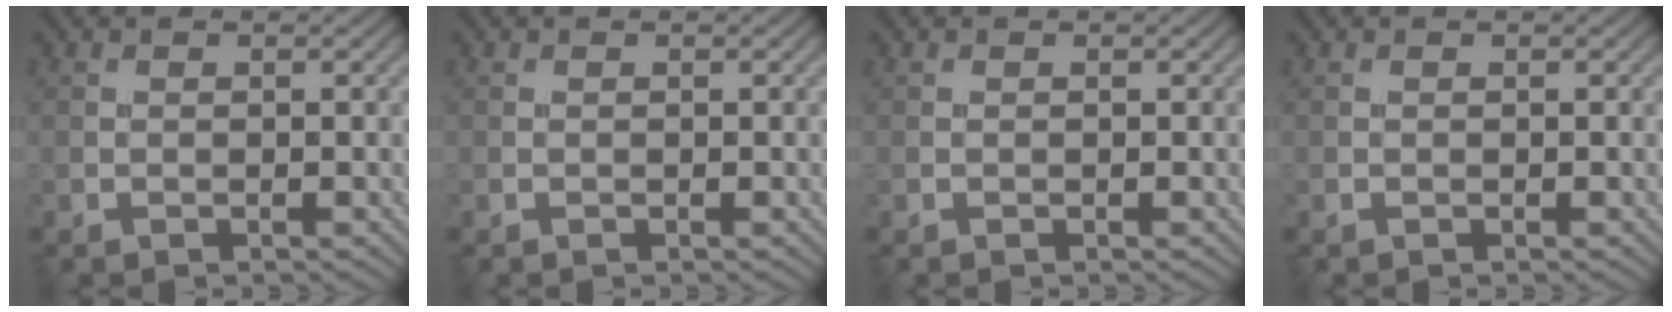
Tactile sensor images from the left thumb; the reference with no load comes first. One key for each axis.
{"total": 0.0}
{"total": 0.0}
{"total": 0.0}